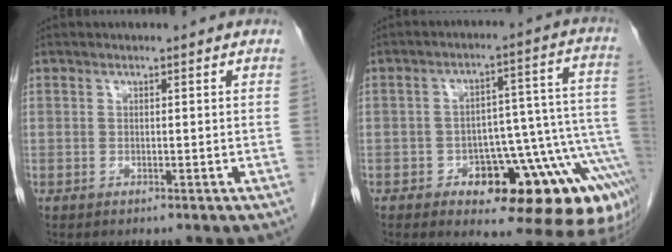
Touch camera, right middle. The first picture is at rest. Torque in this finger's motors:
{"motor_torque": [1.11, -1.03, 0.18, 0.08]}